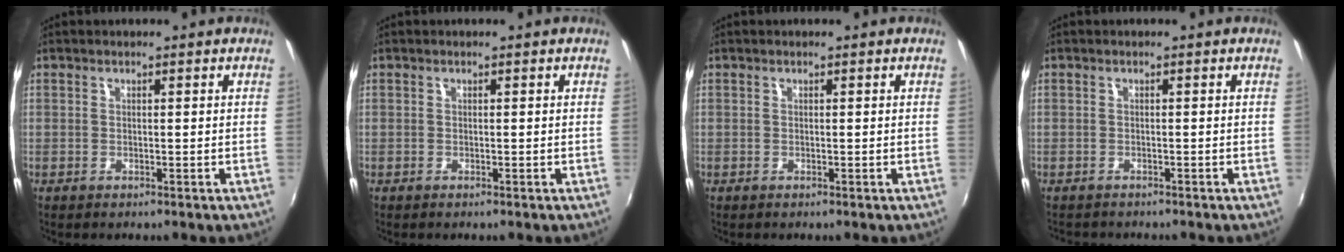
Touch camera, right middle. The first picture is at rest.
{"total": 0.0}
{"total": 0.0}
{"total": 2.0, "force": [-1.9, 0.5, 0.4], "torque": [-0.012, -0.010, -0.029]}